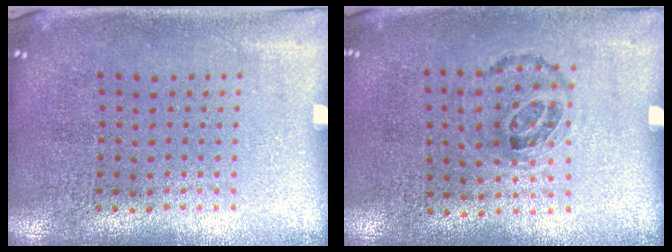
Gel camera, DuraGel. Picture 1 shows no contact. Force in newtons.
{"total": 1.0, "press": 0.7, "slide": 0.7}